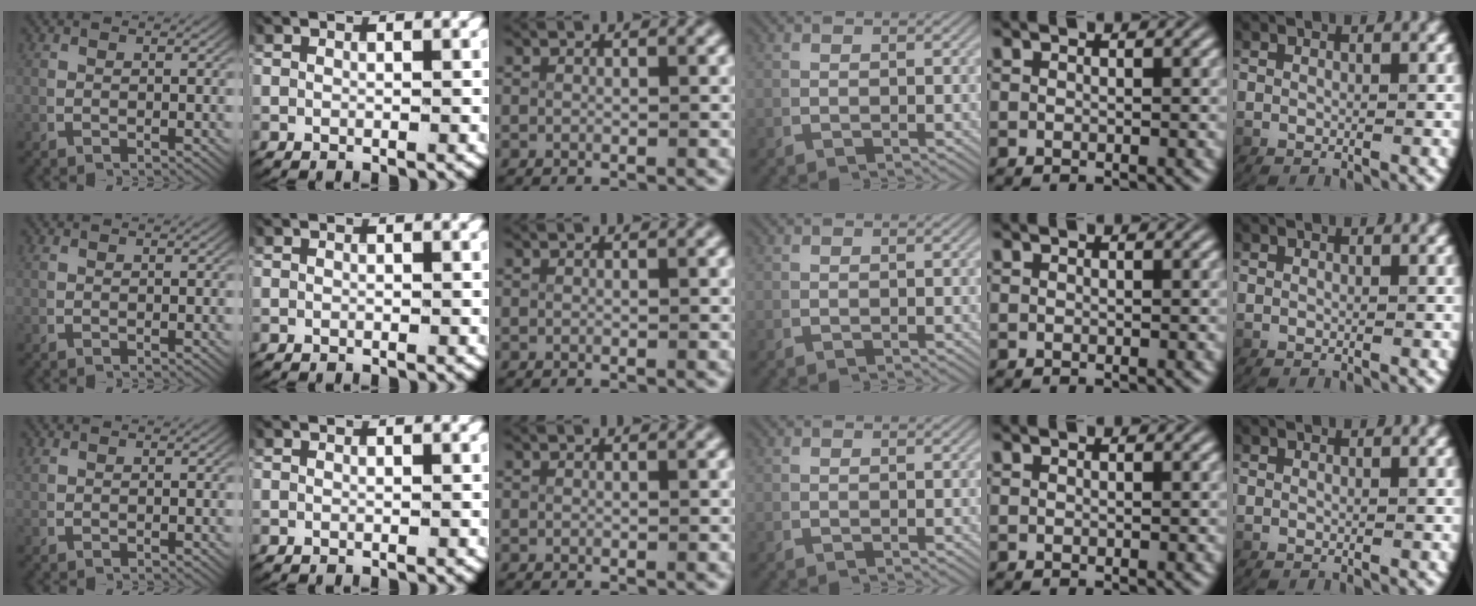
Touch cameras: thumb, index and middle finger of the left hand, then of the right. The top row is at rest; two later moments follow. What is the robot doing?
{"motion": "lift_and_place", "object": "paper"}